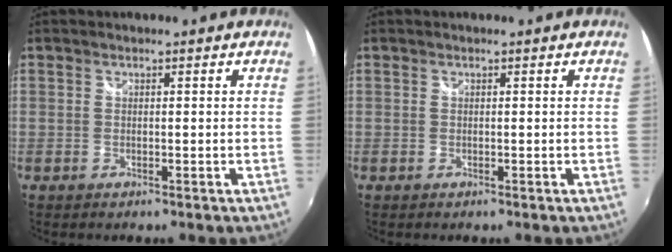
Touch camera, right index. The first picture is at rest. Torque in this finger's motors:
{"motor_torque": [0.00, 0.00, 0.01, 0.01]}